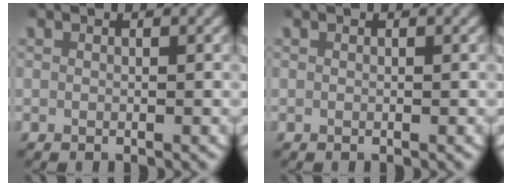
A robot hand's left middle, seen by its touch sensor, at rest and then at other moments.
{"total": 0.0}